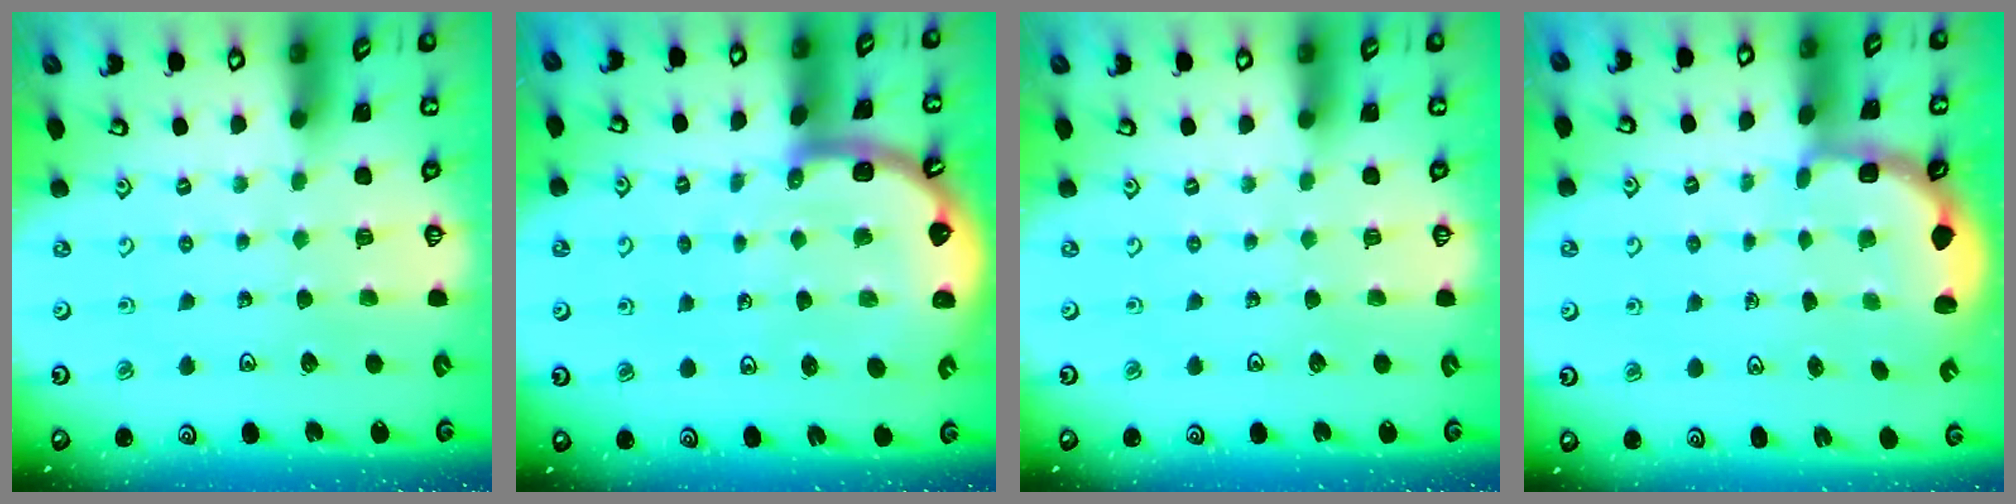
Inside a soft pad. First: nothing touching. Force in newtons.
{"total": 7.5, "press": 7.5, "slide": 0.8}
{"total": 0.0}
{"total": 2.8, "press": 2.3, "slide": 1.7}